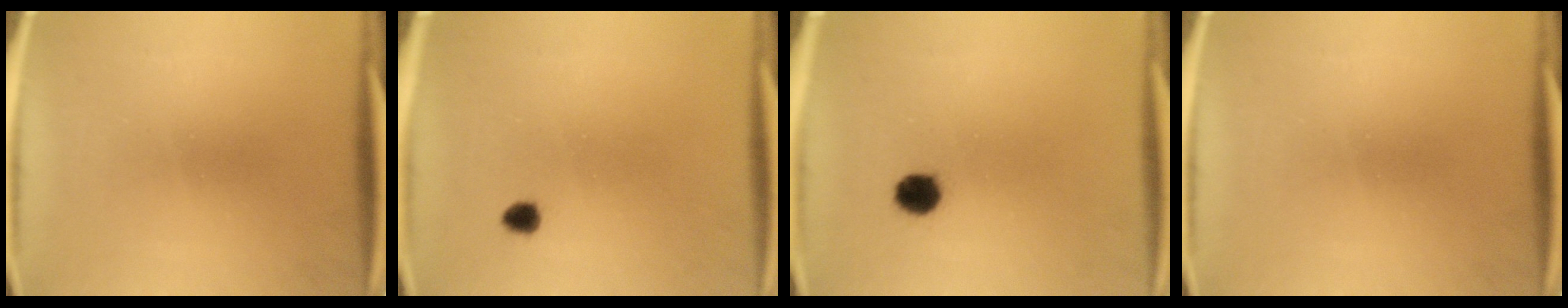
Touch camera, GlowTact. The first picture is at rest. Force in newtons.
{"total": 1.6}
{"total": 3.8}
{"total": 0.0}